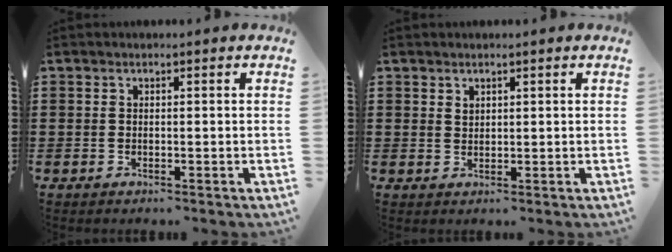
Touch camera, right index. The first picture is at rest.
{"total": 1.1, "force": [0.9, 0.6, 0.1], "torque": [-0.004, 0.002, 0.017]}